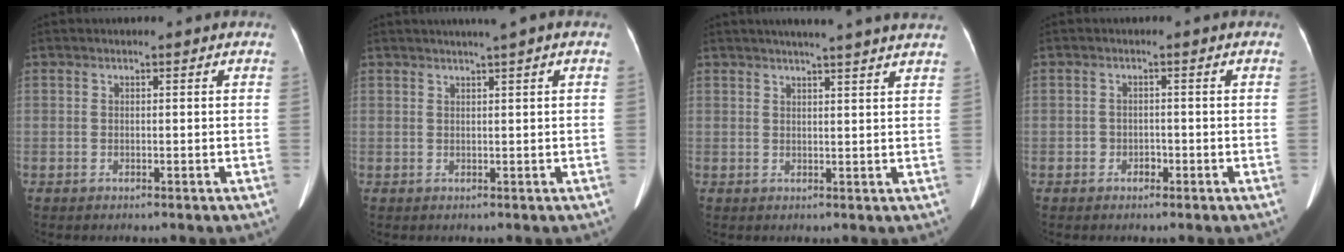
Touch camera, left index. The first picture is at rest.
{"total": 3.5, "force": [2.4, -0.4, 2.5], "torque": [-0.039, 0.019, 0.039]}
{"total": 12.3, "force": [10.7, -0.1, 6.1], "torque": [-0.088, 0.019, 0.121]}
{"total": 1.7, "force": [-1.4, 0.9, 0.1], "torque": [0.002, -0.011, -0.020]}